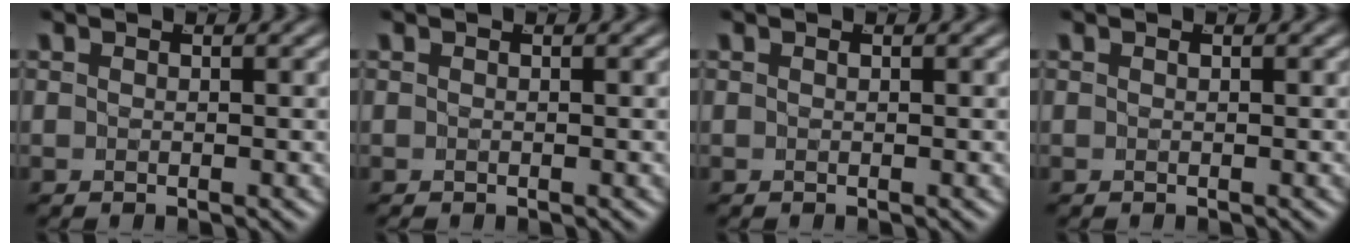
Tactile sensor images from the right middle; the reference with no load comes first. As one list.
[{"total": 0.0}, {"total": 0.0}, {"total": 0.0}]